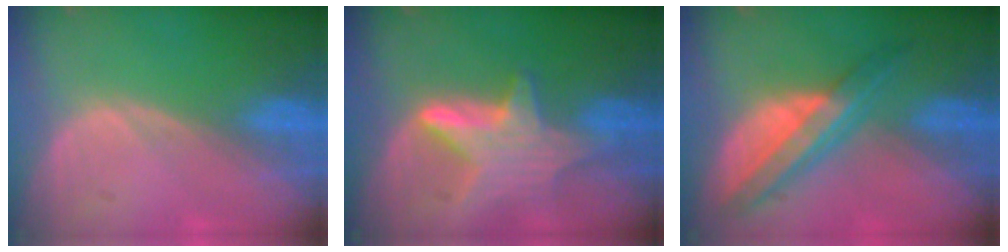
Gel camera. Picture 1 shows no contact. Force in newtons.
{"total": 6.6, "press": 6.6, "slide": 0.2}
{"total": 7.9, "press": 6.6, "slide": 4.3}